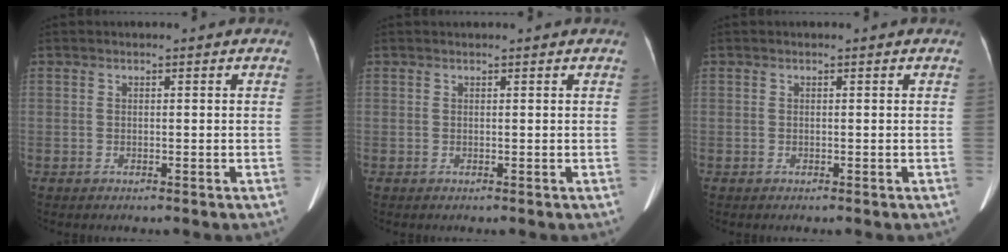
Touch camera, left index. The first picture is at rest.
{"total": 1.2, "force": [1.1, -0.1, 0.4], "torque": [-0.008, 0.018, 0.019]}
{"total": 0.0}